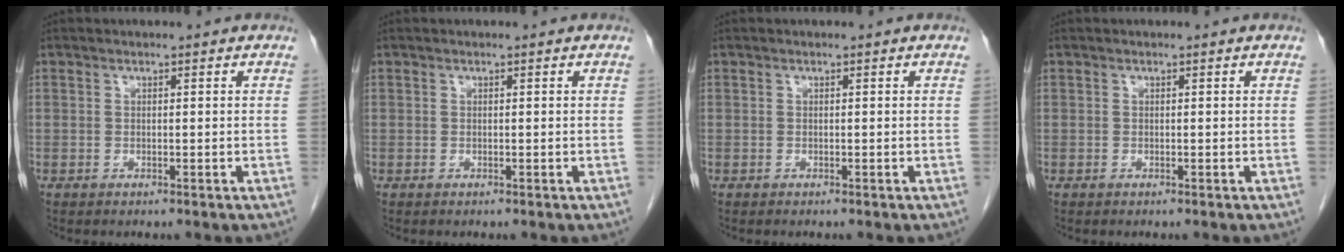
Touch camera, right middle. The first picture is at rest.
{"total": 0.0}
{"total": 0.0}
{"total": 0.0}